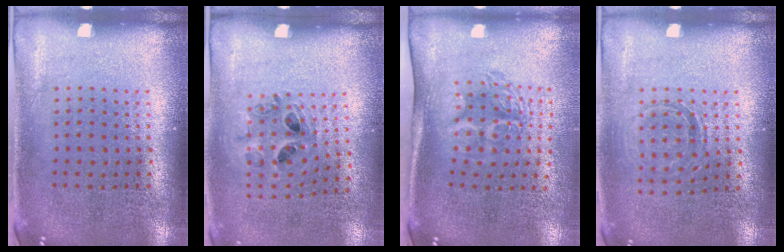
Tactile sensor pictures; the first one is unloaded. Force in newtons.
{"total": 1.0, "press": 0.8, "slide": 0.5}
{"total": 1.7, "press": 1.3, "slide": 1.2}
{"total": 0.8, "press": 0.8, "slide": 0.3}